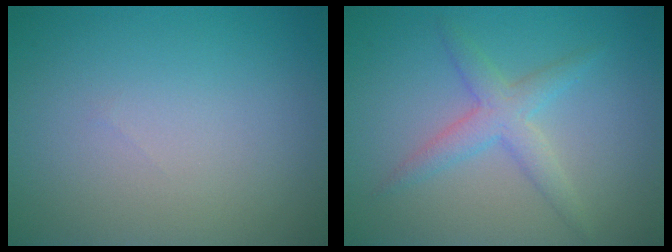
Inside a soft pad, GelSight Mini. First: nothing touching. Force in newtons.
{"total": 2.9, "press": 2.9, "slide": 0.0}